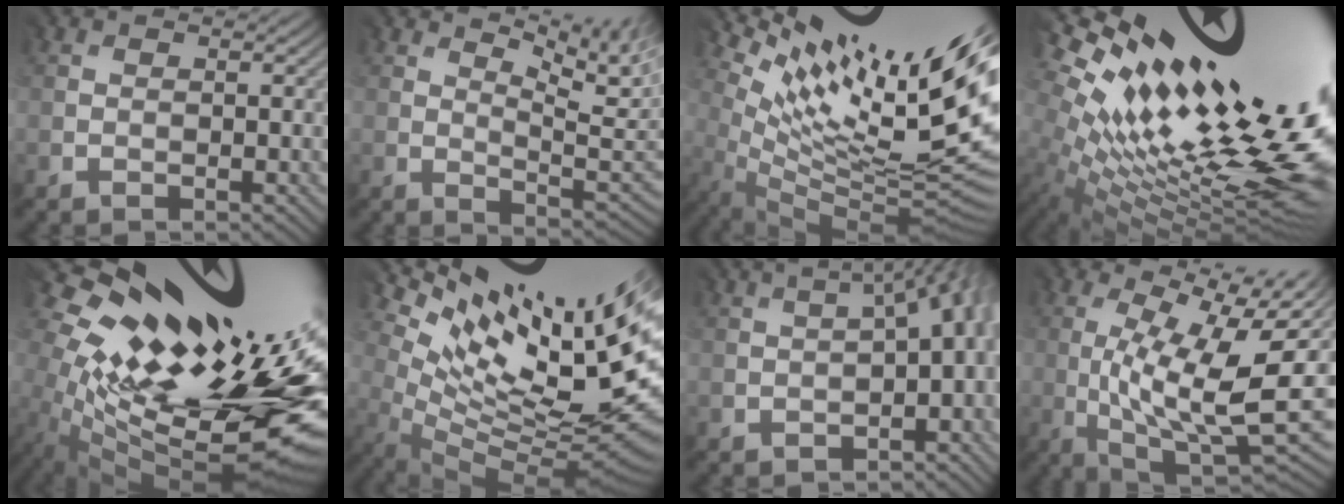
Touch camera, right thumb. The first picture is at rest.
{"total": 12.2, "force": [4.9, 4.5, 10.3], "torque": [-0.162, 0.024, 0.091]}
{"total": 15.0, "force": [6.0, 3.9, 13.2], "torque": [-0.224, -0.009, 0.130]}
{"total": 17.4, "force": [5.5, 6.5, 15.2], "torque": [-0.244, 0.002, 0.109]}
{"total": 17.2, "force": [1.5, 7.4, 15.4], "torque": [-0.260, -0.004, 0.042]}
{"total": 13.5, "force": [6.0, 4.0, 11.4], "torque": [-0.196, -0.010, 0.136]}
{"total": 6.6, "force": [-2.4, 2.8, 5.5], "torque": [-0.055, -0.011, -0.021]}
{"total": 15.1, "force": [-1.9, 5.4, 14.0], "torque": [-0.208, -0.009, -0.024]}